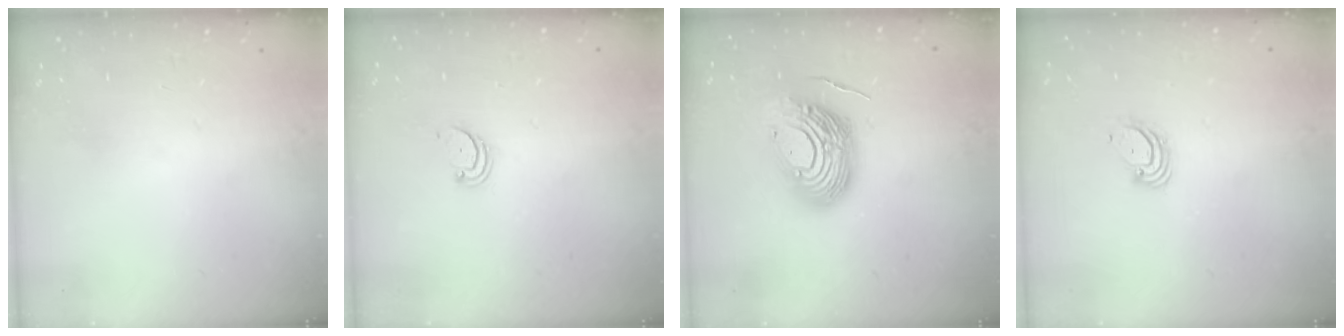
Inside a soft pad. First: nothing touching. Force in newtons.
{"total": 2.4, "press": 2.3, "slide": 0.5}
{"total": 14.6, "press": 14.6, "slide": 1.4}
{"total": 3.7, "press": 3.7, "slide": 0.2}